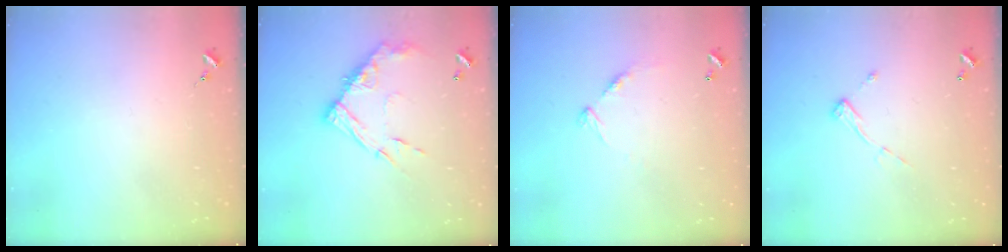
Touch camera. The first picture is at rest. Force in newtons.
{"total": 14.5, "press": 14.4, "slide": 1.3}
{"total": 8.8, "press": 8.8, "slide": 0.7}
{"total": 6.7, "press": 6.7, "slide": 0.3}